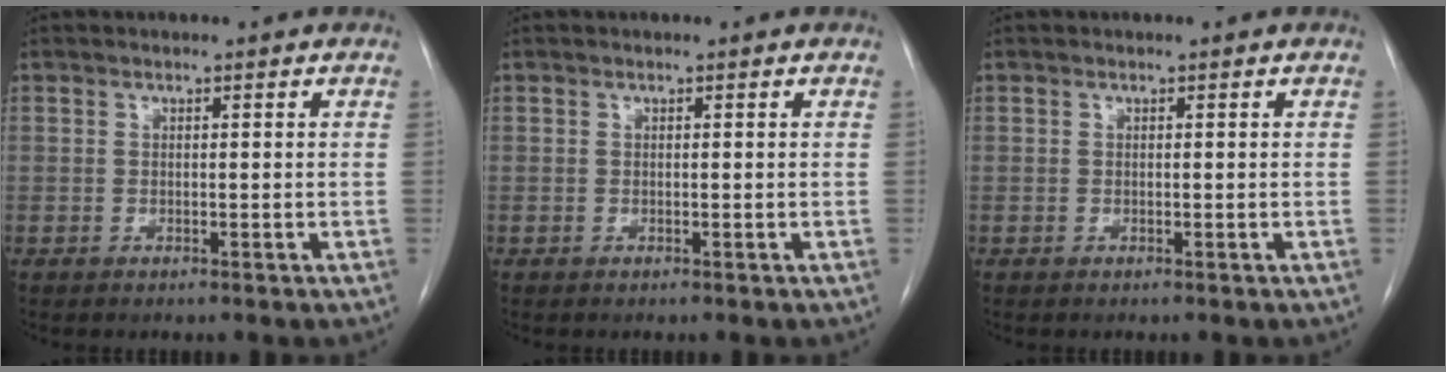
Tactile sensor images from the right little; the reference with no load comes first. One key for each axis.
{"total": 0.0}
{"total": 0.0}